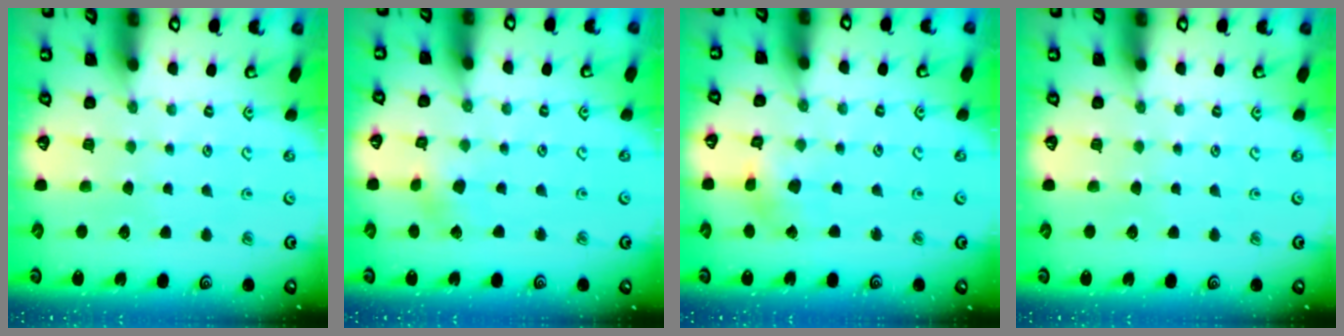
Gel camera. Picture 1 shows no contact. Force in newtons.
{"total": 2.5, "press": 2.3, "slide": 0.8}
{"total": 2.9, "press": 2.9, "slide": 0.3}
{"total": 0.0}